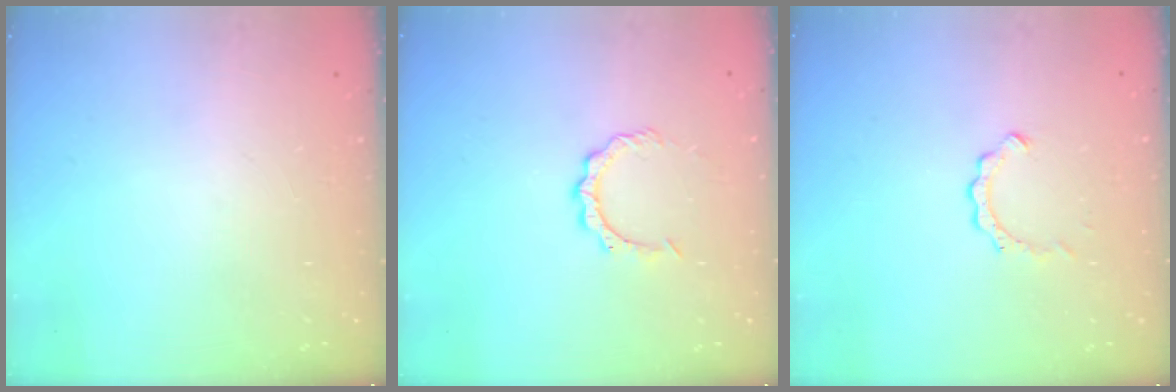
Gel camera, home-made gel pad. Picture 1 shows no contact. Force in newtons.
{"total": 4.6, "press": 4.6, "slide": 0.2}
{"total": 2.0, "press": 2.0, "slide": 0.2}